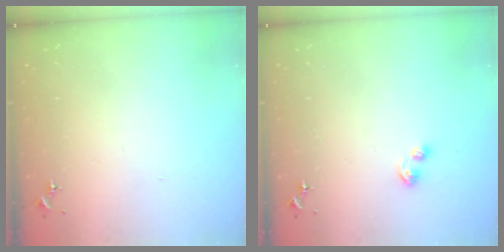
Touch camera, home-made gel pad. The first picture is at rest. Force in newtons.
{"total": 4.4, "press": 4.4, "slide": 0.4}